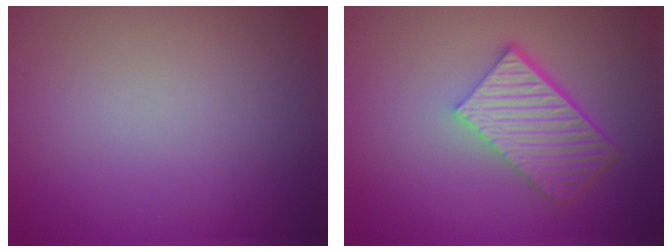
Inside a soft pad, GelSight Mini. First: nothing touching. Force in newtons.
{"total": 6.1, "press": 4.2, "slide": 4.4}